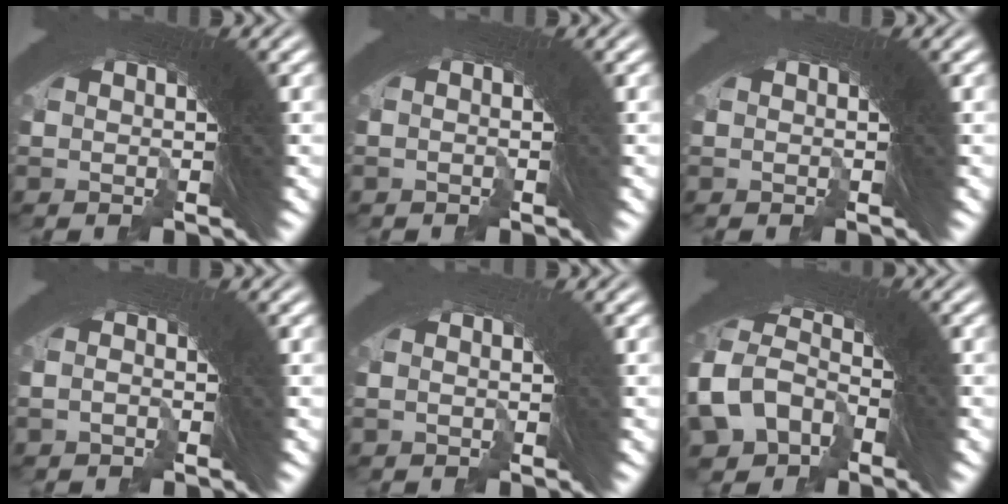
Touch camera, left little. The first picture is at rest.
{"total": 2.2, "force": [-1.1, -0.8, -1.8], "torque": [0.027, -0.008, -0.014]}
{"total": 0.8, "force": [-0.3, -0.4, -0.6], "torque": [0.010, -0.002, -0.004]}
{"total": 2.6, "force": [-1.9, -0.1, -1.8], "torque": [0.036, -0.002, -0.032]}
{"total": 3.4, "force": [-1.8, -1.1, -2.6], "torque": [0.038, -0.012, -0.022]}
{"total": 7.9, "force": [-3.7, 6.8, 1.5], "torque": [-0.048, -0.025, -0.066]}